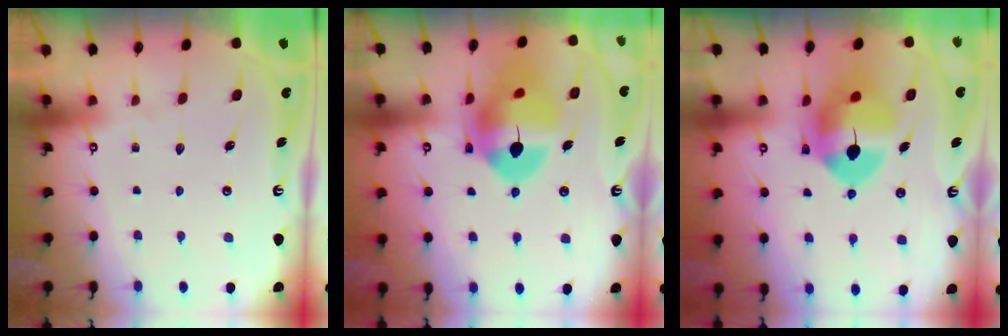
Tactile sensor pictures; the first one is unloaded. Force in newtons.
{"total": 15.2, "press": 15.0, "slide": 2.0}
{"total": 12.4, "press": 12.2, "slide": 2.2}